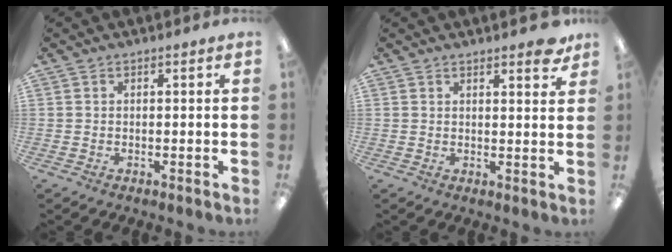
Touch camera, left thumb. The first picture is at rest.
{"total": 3.5, "force": [2.9, 0.7, 1.8], "torque": [-0.009, -0.020, 0.045]}